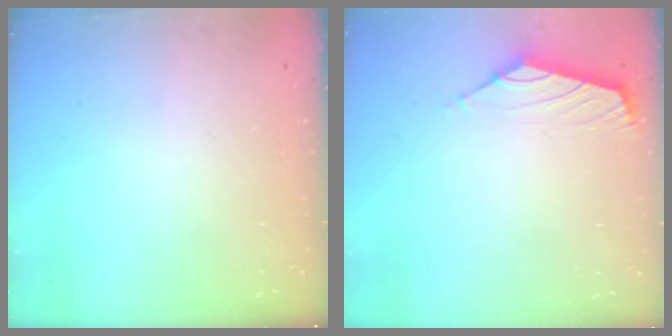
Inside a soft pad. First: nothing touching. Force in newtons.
{"total": 1.6, "press": 1.4, "slide": 0.7}